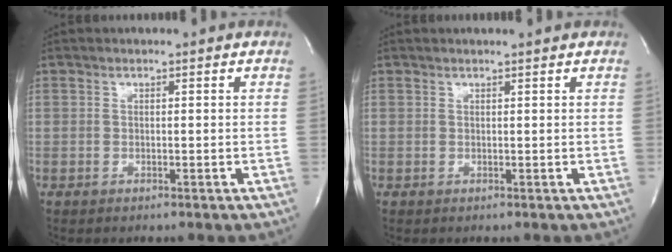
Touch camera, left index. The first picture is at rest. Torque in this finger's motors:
{"motor_torque": [0.27, -0.22, -0.02, -0.01]}